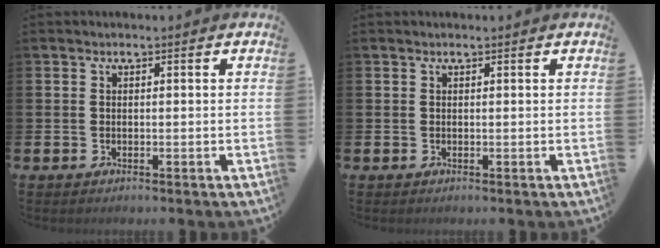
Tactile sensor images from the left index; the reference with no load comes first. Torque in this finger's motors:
{"motor_torque": [-0.25, 0.03, -0.31, -0.01]}